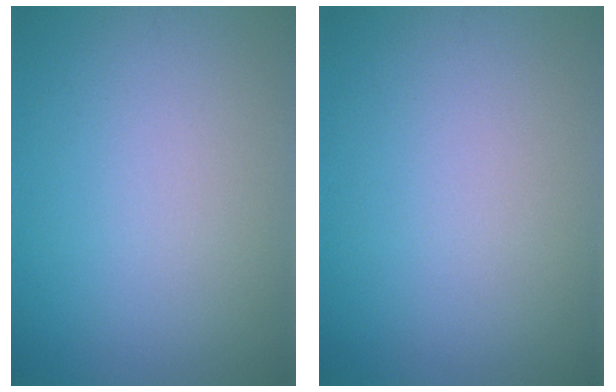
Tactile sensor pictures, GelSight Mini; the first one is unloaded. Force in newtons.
{"total": 0.0}